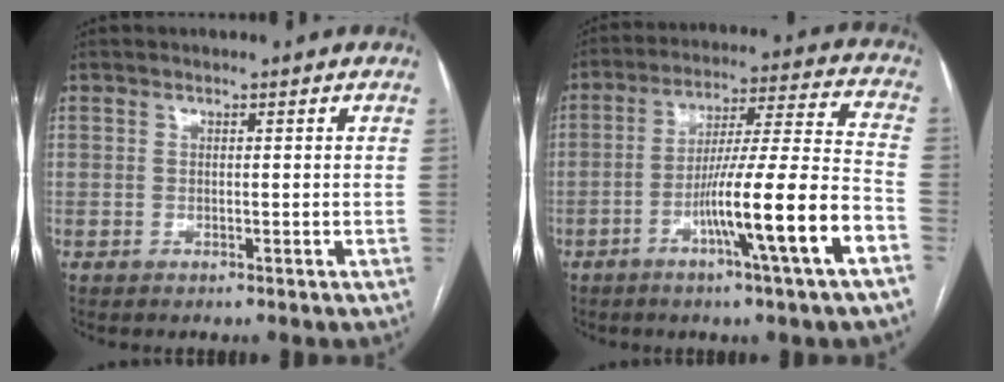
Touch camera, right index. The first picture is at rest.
{"total": 15.6, "force": [-6.6, -1.3, 14.0], "torque": [-0.233, -0.004, -0.110]}